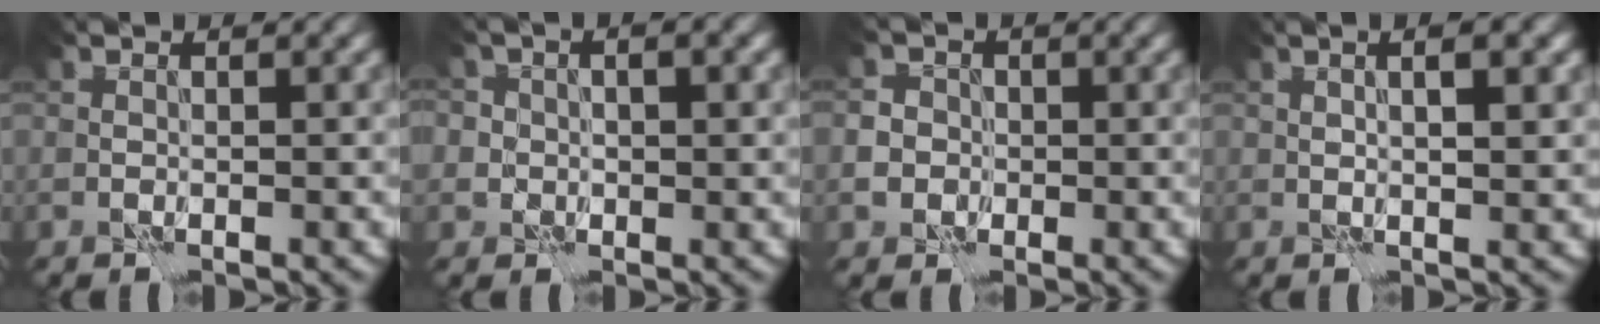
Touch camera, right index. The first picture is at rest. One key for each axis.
{"total": 3.0, "fx": 0.5, "fy": 2.7, "fz": 1.3, "tx": 0.001, "ty": 0.008, "tz": -0.021}
{"total": 3.2, "fx": -0.8, "fy": 3.0, "fz": 0.7, "tx": 0.013, "ty": 0.004, "tz": -0.033}
{"total": 3.3, "fx": 1.4, "fy": 0.7, "fz": 2.9, "tx": -0.024, "ty": 0.005, "tz": 0.010}